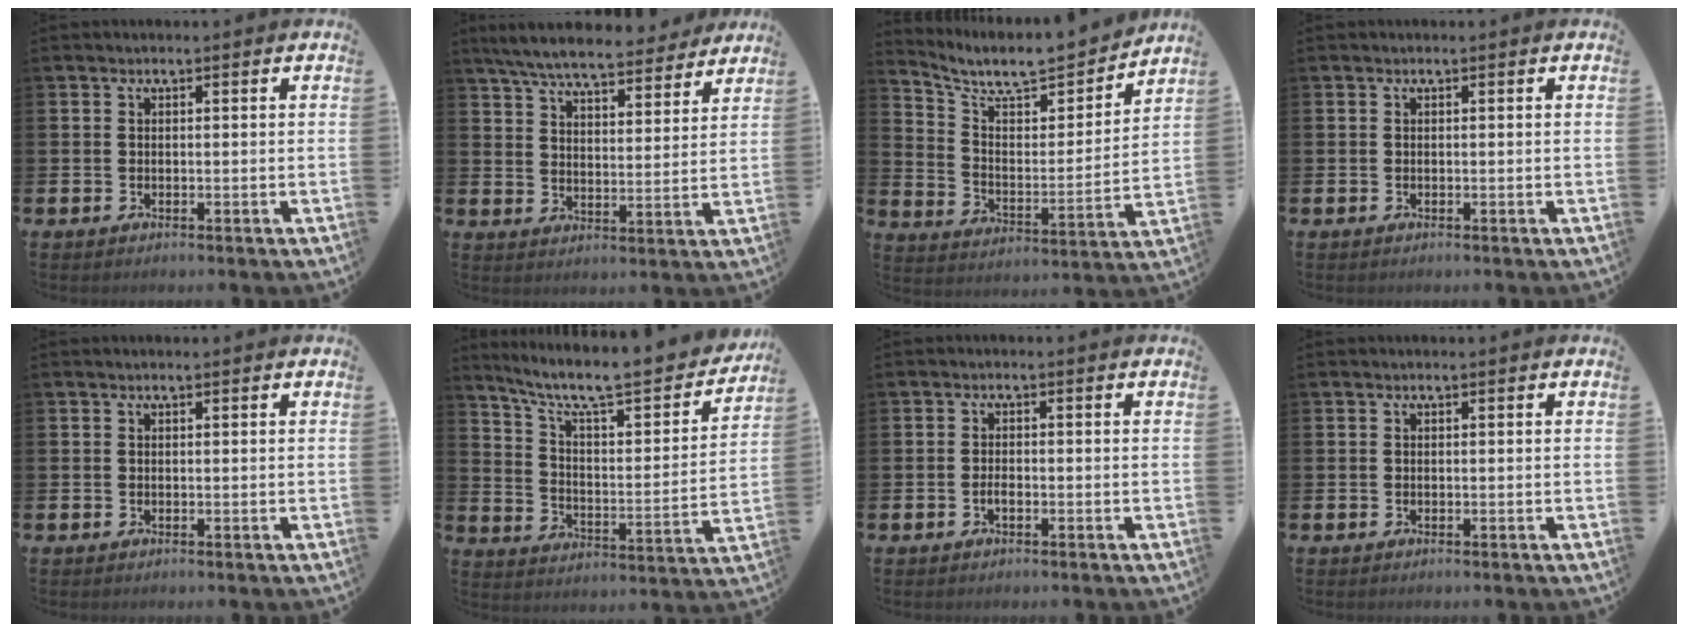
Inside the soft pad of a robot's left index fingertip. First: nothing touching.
{"total": 7.3, "force": [6.8, 1.1, 2.3], "torque": [-0.068, -0.041, 0.120]}
{"total": 7.8, "force": [6.9, 2.3, 2.7], "torque": [-0.086, -0.055, 0.116]}
{"total": 0.0}
{"total": 0.0}
{"total": 9.0, "force": [7.4, 1.9, 4.7], "torque": [-0.111, -0.061, 0.117]}
{"total": 1.2, "force": [-0.6, 0.5, 1.0], "torque": [-0.015, -0.002, -0.012]}
{"total": 0.0}